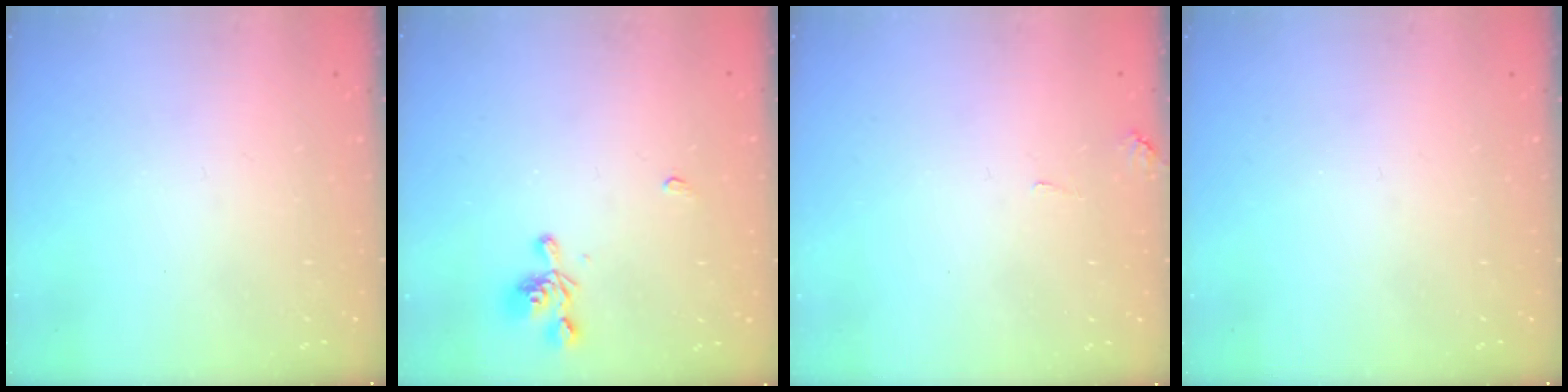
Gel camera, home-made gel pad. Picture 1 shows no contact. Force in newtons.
{"total": 2.6, "press": 2.5, "slide": 0.4}
{"total": 2.0, "press": 2.0, "slide": 0.5}
{"total": 0.0}